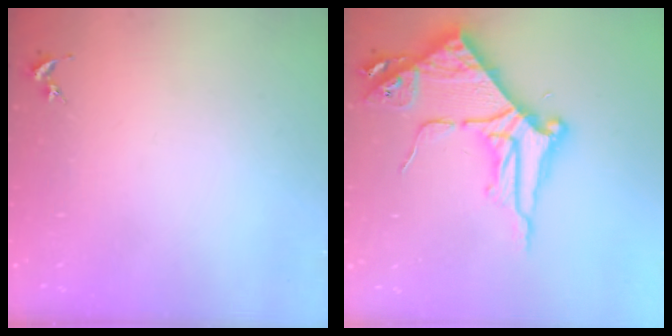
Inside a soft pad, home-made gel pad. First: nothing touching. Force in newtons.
{"total": 8.9, "press": 8.9, "slide": 0.8}